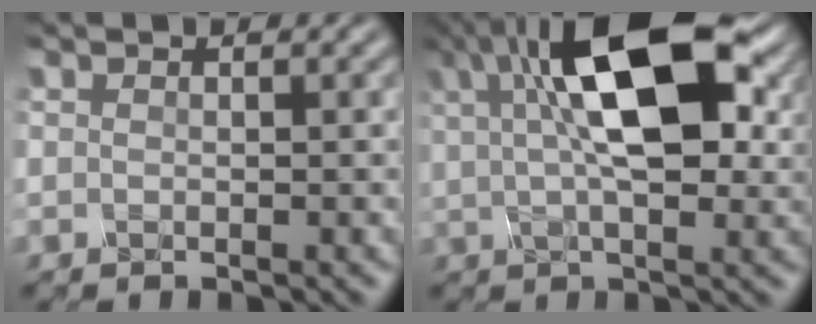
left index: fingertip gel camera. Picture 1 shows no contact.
{"total": 12.5, "force": [4.1, 5.1, 10.6], "torque": [-0.165, 0.013, 0.057]}